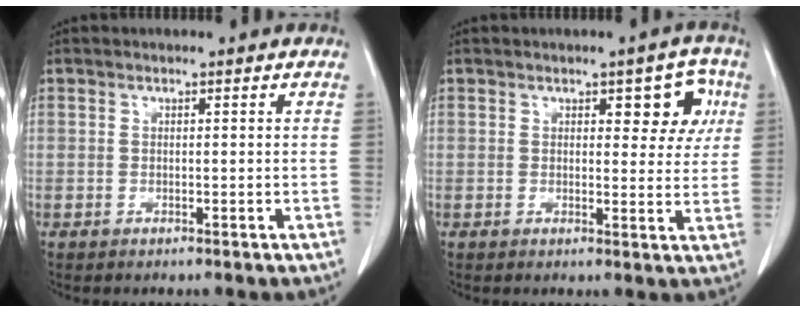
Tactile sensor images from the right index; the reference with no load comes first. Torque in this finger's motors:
{"motor_torque": [0.15, 0.15, 0.05, 0.04]}